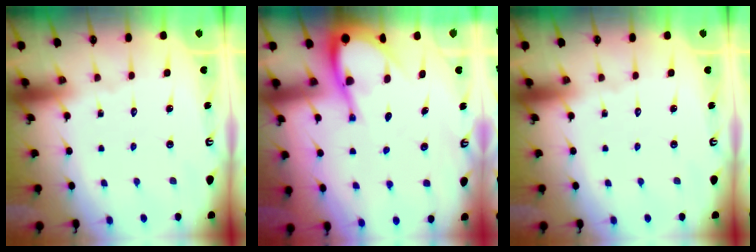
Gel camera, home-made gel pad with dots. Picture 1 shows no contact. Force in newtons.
{"total": 7.9, "press": 7.8, "slide": 1.0}
{"total": 0.0}